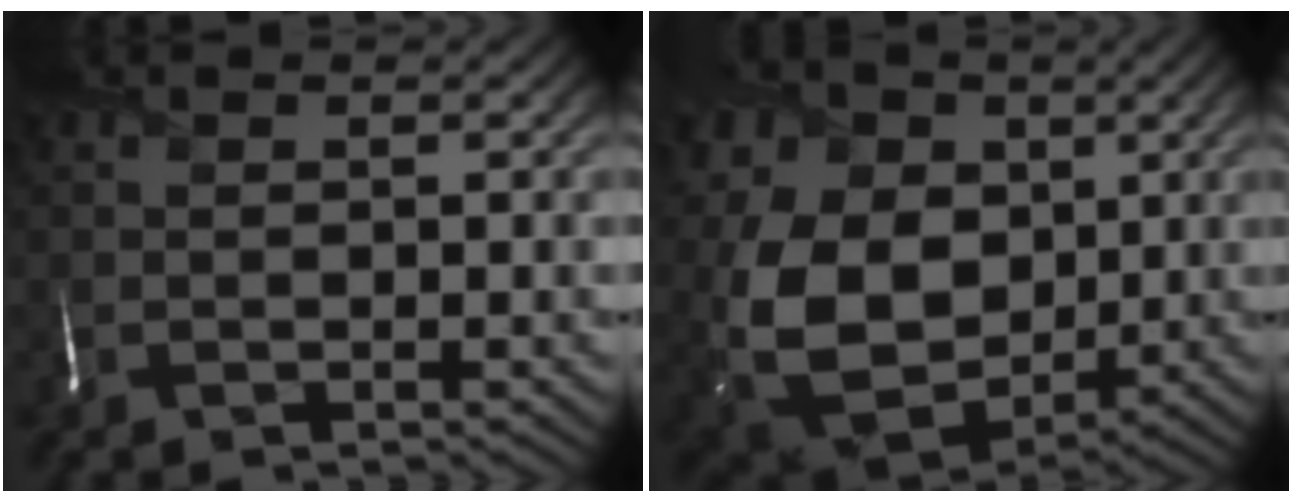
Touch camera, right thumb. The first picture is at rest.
{"total": 16.2, "force": [2.6, 12.0, 10.6], "torque": [-0.245, 0.001, 0.076]}